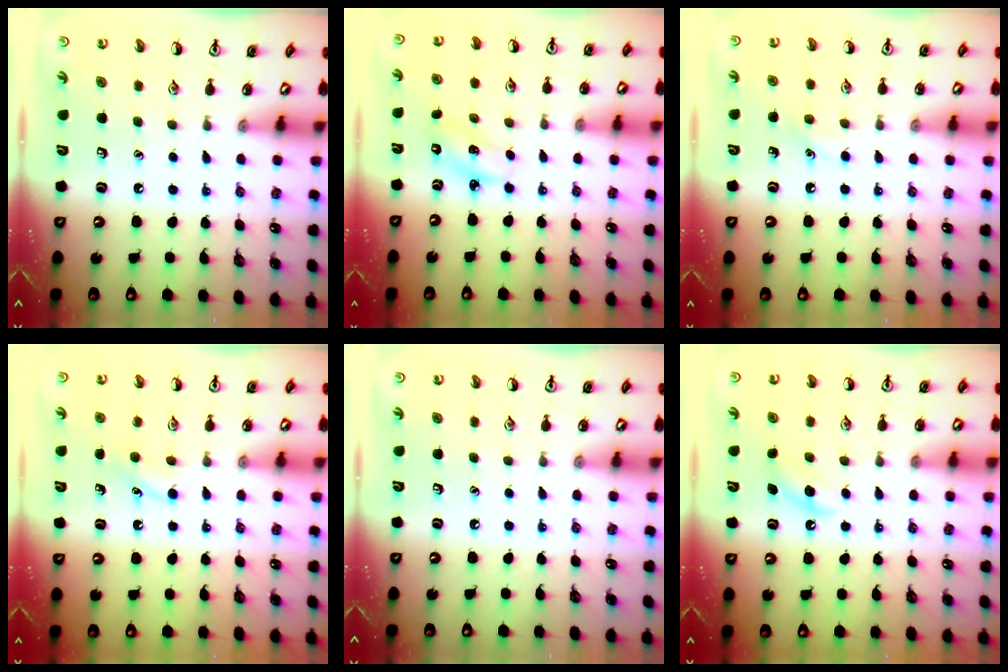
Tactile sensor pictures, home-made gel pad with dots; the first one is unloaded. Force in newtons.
{"total": 2.2, "press": 2.1, "slide": 0.5}
{"total": 6.1, "press": 5.7, "slide": 2.2}
{"total": 4.4, "press": 4.2, "slide": 1.3}
{"total": 0.0}
{"total": 3.7, "press": 3.5, "slide": 1.2}